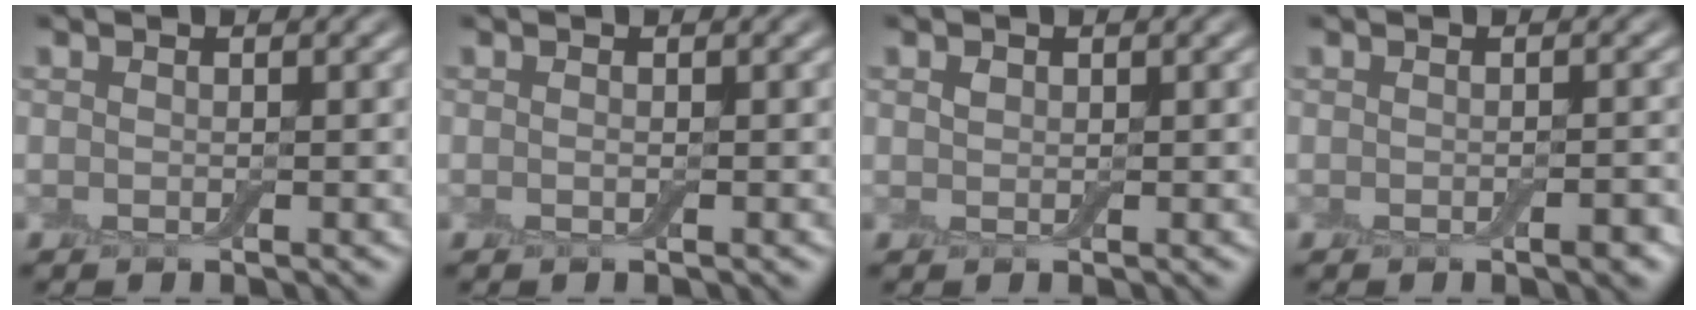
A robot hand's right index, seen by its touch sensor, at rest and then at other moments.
{"total": 0.0}
{"total": 0.6, "force": [0.4, 0.5, 0.3], "torque": [-0.007, 0.000, 0.007]}
{"total": 1.2, "force": [-0.6, 0.3, 1.1], "torque": [-0.014, -0.001, -0.007]}